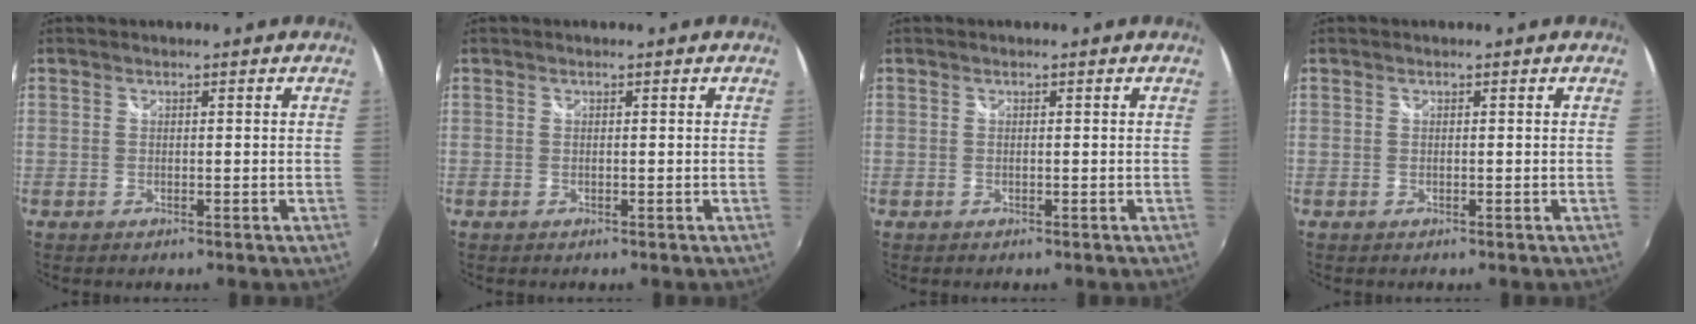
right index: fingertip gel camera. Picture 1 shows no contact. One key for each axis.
{"total": 0.0}
{"total": 0.0}
{"total": 0.0}